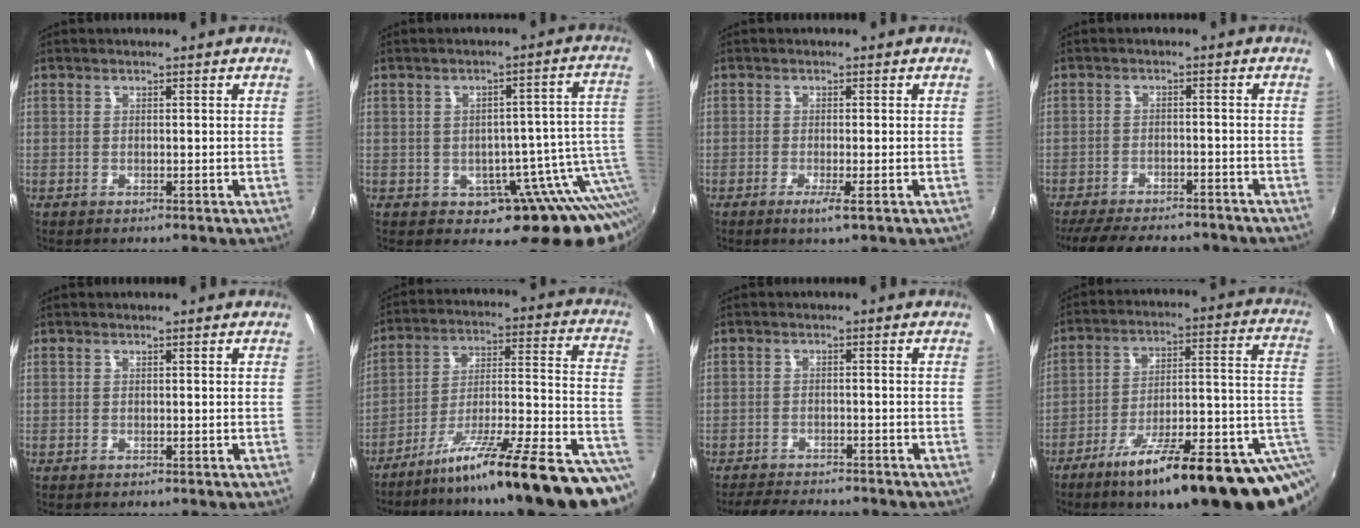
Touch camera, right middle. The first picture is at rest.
{"total": 12.9, "force": [-3.7, 7.8, 9.6], "torque": [-0.107, 0.000, -0.036]}
{"total": 2.6, "force": [-1.3, -0.1, 2.3], "torque": [-0.051, -0.008, -0.024]}
{"total": 15.4, "force": [-13.1, 4.5, 6.7], "torque": [-0.140, -0.022, -0.186]}
{"total": 0.0}
{"total": 25.1, "force": [-16.8, 1.8, 18.5], "torque": [-0.230, -0.028, -0.251]}
{"total": 7.5, "force": [-6.9, 1.6, 2.5], "torque": [-0.070, -0.008, -0.106]}
{"total": 24.7, "force": [-12.4, 4.4, 20.9], "torque": [-0.279, -0.027, -0.185]}